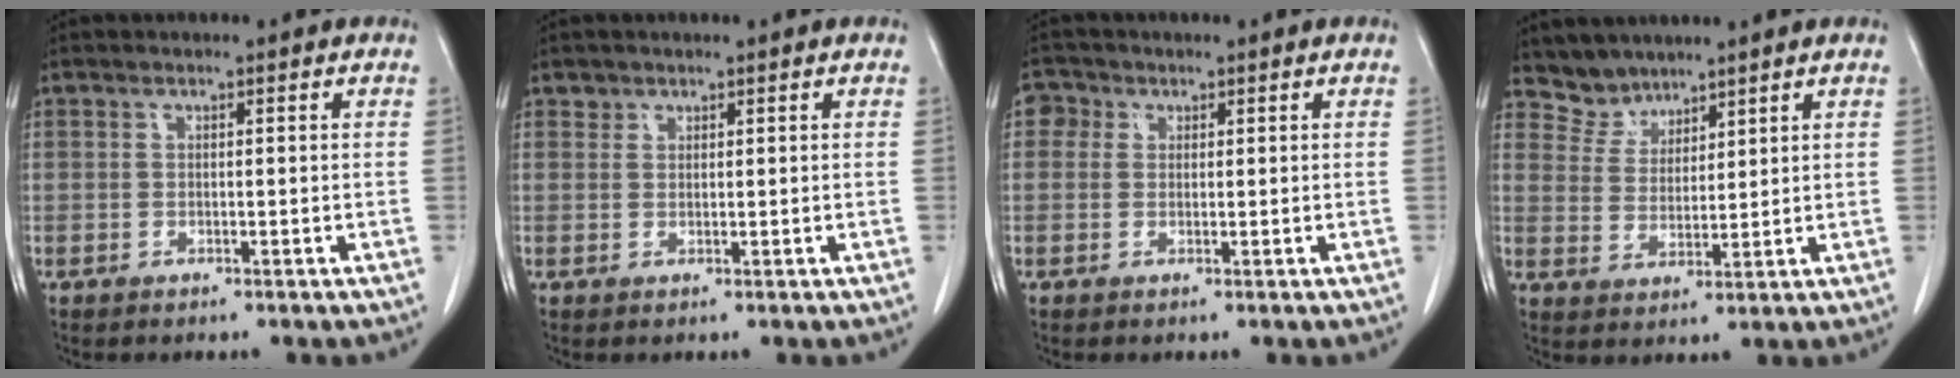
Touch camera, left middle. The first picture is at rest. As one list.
[{"total": 1.0, "force": [0.7, 0.7, -0.1], "torque": [0.010, 0.001, 0.008]}, {"total": 2.4, "force": [0.8, 2.2, 0.5], "torque": [-0.001, 0.006, 0.007]}, {"total": 4.4, "force": [4.0, 1.8, -0.5], "torque": [0.011, 0.003, 0.085]}]